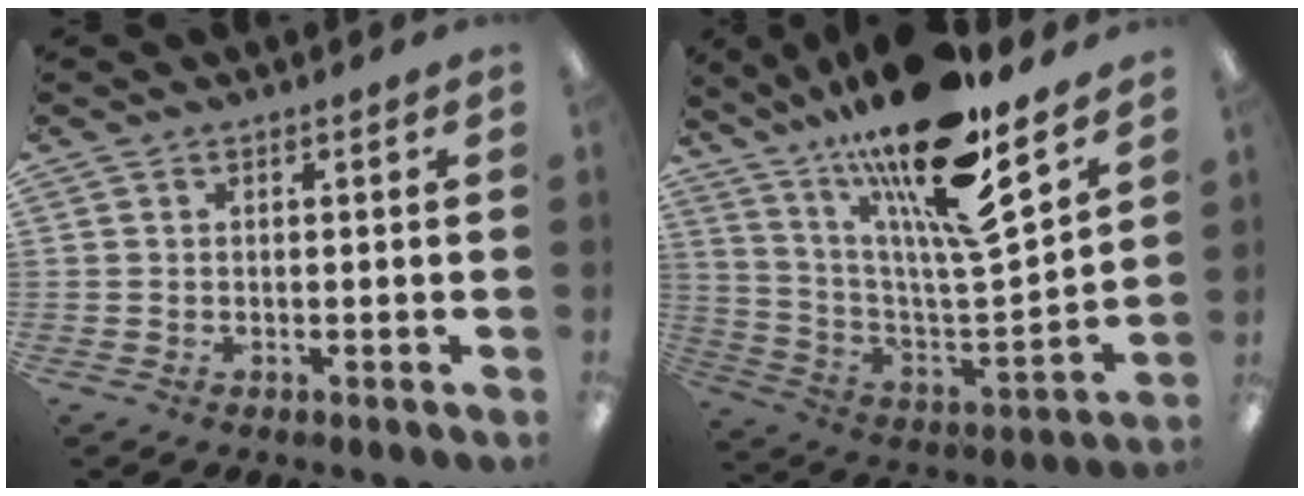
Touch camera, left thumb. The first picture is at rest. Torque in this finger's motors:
{"motor_torque": [1.80, 0.55, 2.53, -0.25, 0.40]}